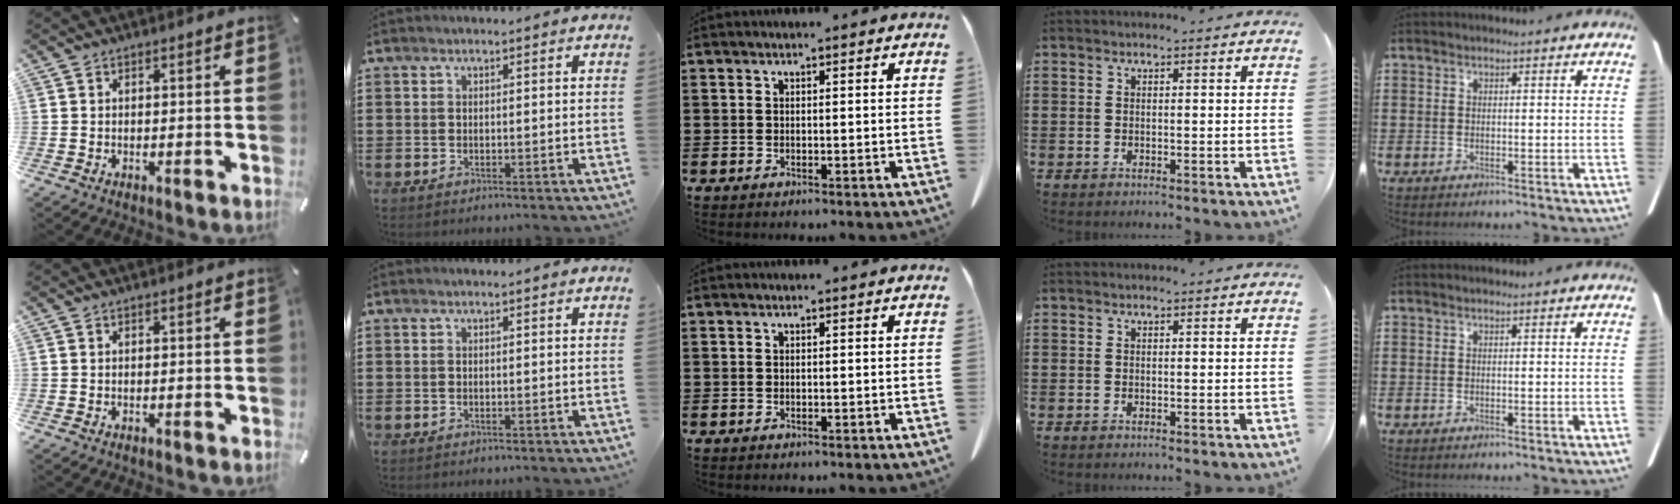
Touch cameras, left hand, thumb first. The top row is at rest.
{}